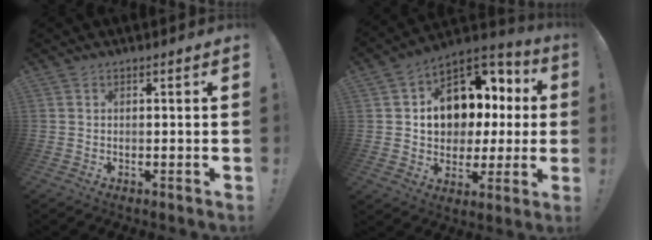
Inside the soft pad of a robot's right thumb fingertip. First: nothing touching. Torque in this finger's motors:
{"motor_torque": [2.50, 2.51, 0.45, -0.09, 0.12]}